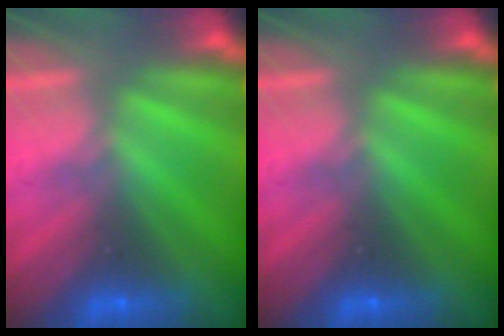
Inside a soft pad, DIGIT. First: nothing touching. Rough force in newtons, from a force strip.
{"total": 0.0}